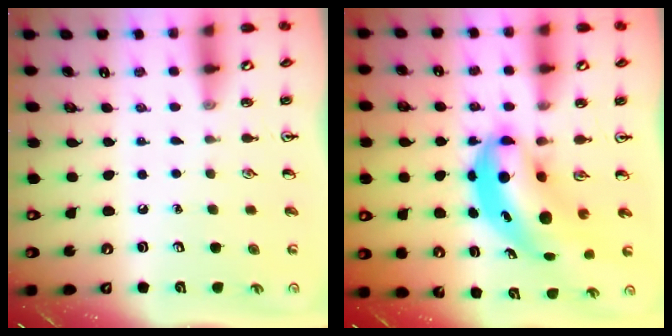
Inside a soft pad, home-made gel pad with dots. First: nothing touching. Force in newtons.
{"total": 7.8, "press": 7.6, "slide": 1.7}